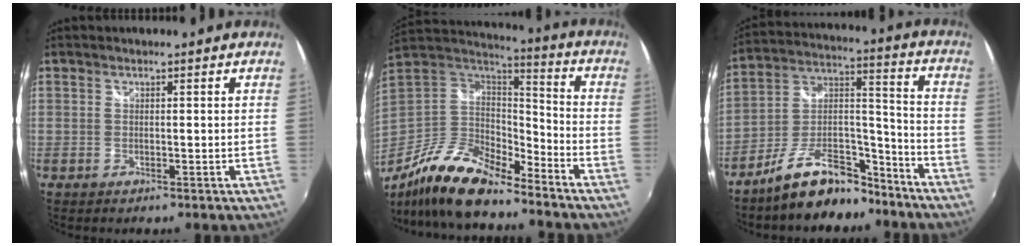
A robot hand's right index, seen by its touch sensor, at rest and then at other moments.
{"total": 17.6, "force": [-13.3, 5.7, 10.0], "torque": [-0.206, -0.023, -0.253]}
{"total": 14.7, "force": [-11.2, 6.5, 7.0], "torque": [-0.136, 0.050, -0.175]}